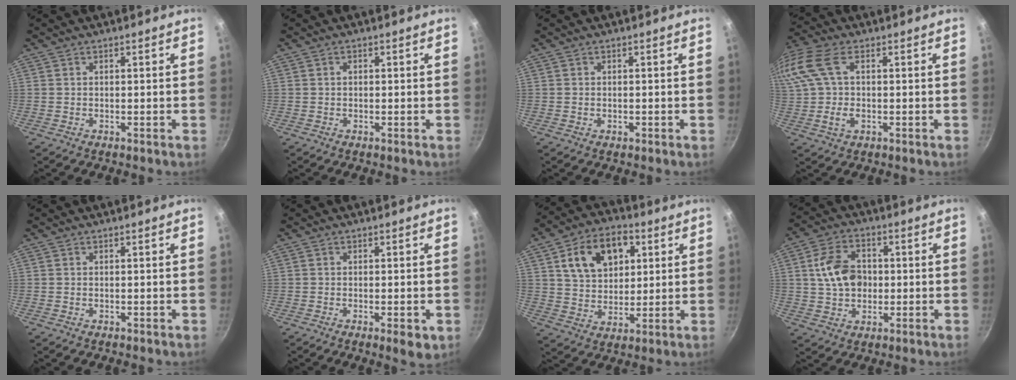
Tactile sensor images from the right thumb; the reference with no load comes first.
{"total": 0.9, "force": [0.1, 0.7, 0.6], "torque": [-0.009, 0.005, 0.001]}
{"total": 0.7, "force": [-0.2, 0.5, 0.5], "torque": [-0.006, 0.002, -0.003]}
{"total": 11.7, "force": [1.6, 6.9, 9.3], "torque": [-0.189, 0.015, 0.018]}
{"total": 0.0}
{"total": 3.9, "force": [-1.4, 1.2, 3.4], "torque": [-0.050, -0.004, -0.017]}
{"total": 14.4, "force": [4.8, 10.0, 9.1], "torque": [-0.121, 0.001, 0.079]}
{"total": 10.4, "force": [0.9, 7.6, 7.0], "torque": [-0.106, 0.011, 0.010]}